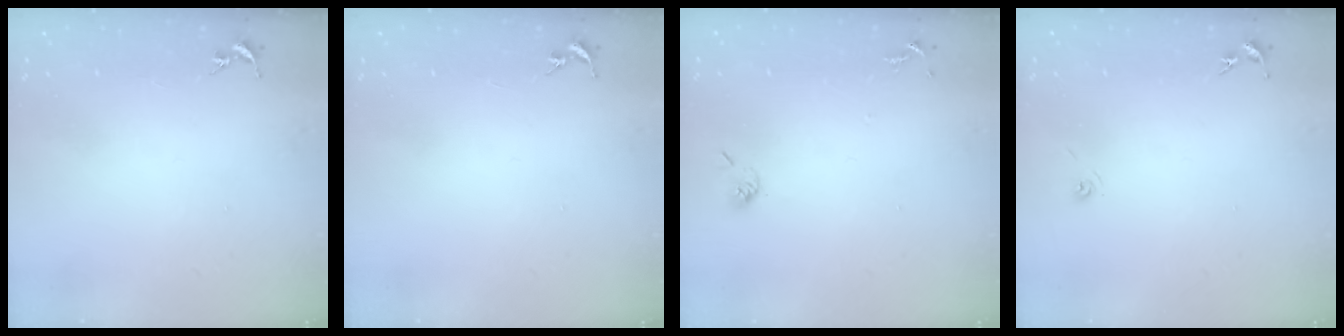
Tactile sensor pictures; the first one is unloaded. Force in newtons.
{"total": 0.0}
{"total": 5.5, "press": 5.4, "slide": 0.9}
{"total": 3.3, "press": 2.7, "slide": 2.0}